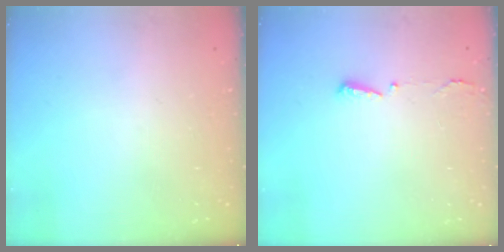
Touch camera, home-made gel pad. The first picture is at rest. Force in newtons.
{"total": 2.9, "press": 2.8, "slide": 0.6}